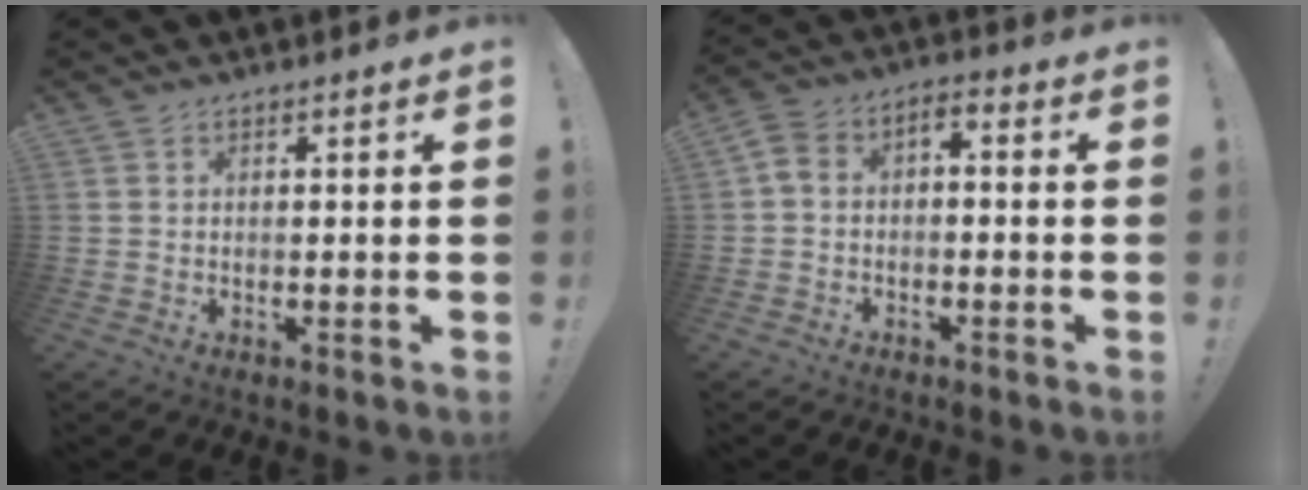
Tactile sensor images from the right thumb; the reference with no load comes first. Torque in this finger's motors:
{"motor_torque": [0.09, 0.19, 0.01, -0.09, 0.03]}